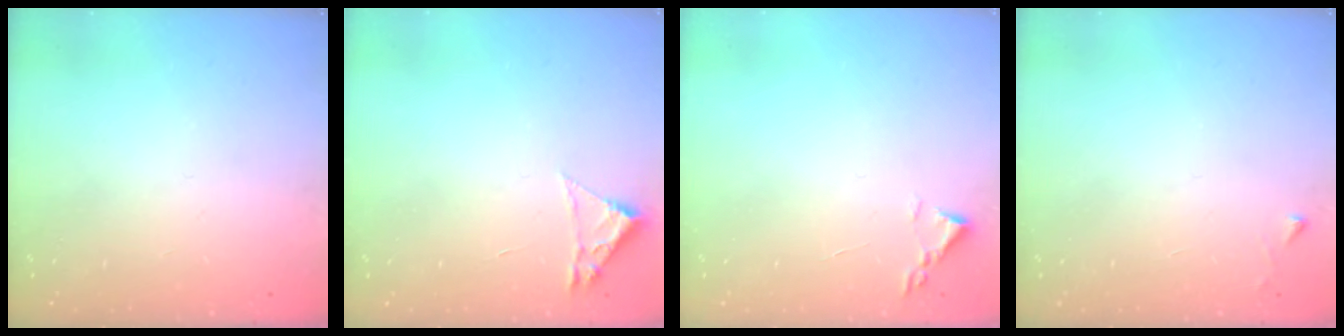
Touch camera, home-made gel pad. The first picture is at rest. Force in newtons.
{"total": 1.8, "press": 1.8, "slide": 0.2}
{"total": 1.8, "press": 1.7, "slide": 0.2}
{"total": 2.3, "press": 2.3, "slide": 0.4}